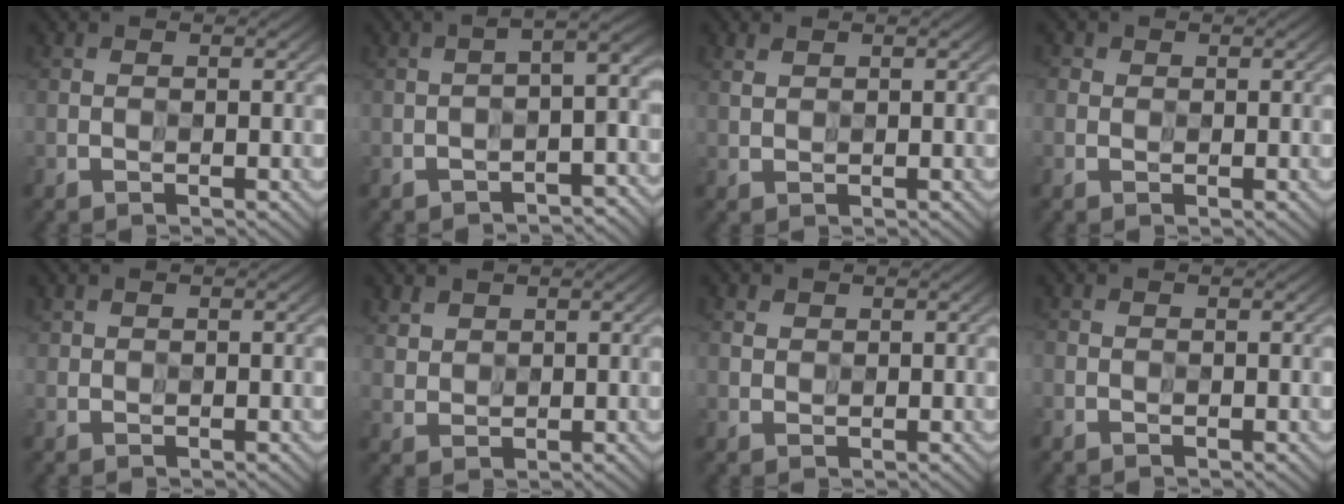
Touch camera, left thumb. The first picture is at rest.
{"total": 9.4, "force": [-4.0, 3.5, 7.8], "torque": [-0.086, 0.001, -0.046]}
{"total": 1.6, "force": [1.4, 0.7, 0.5], "torque": [-0.017, 0.003, 0.032]}
{"total": 1.5, "force": [0.7, 1.4, 0.1], "torque": [-0.003, 0.001, 0.008]}
{"total": 1.1, "force": [0.9, 0.6, 0.1], "torque": [-0.008, 0.001, 0.020]}
{"total": 3.3, "force": [2.6, 2.0, 0.2], "torque": [-0.019, 0.001, 0.061]}
{"total": 1.8, "force": [1.3, 1.2, -0.1], "torque": [-0.003, 0.001, 0.026]}
{"total": 0.6, "force": [-0.2, 0.4, 0.3], "torque": [-0.009, -0.001, -0.007]}